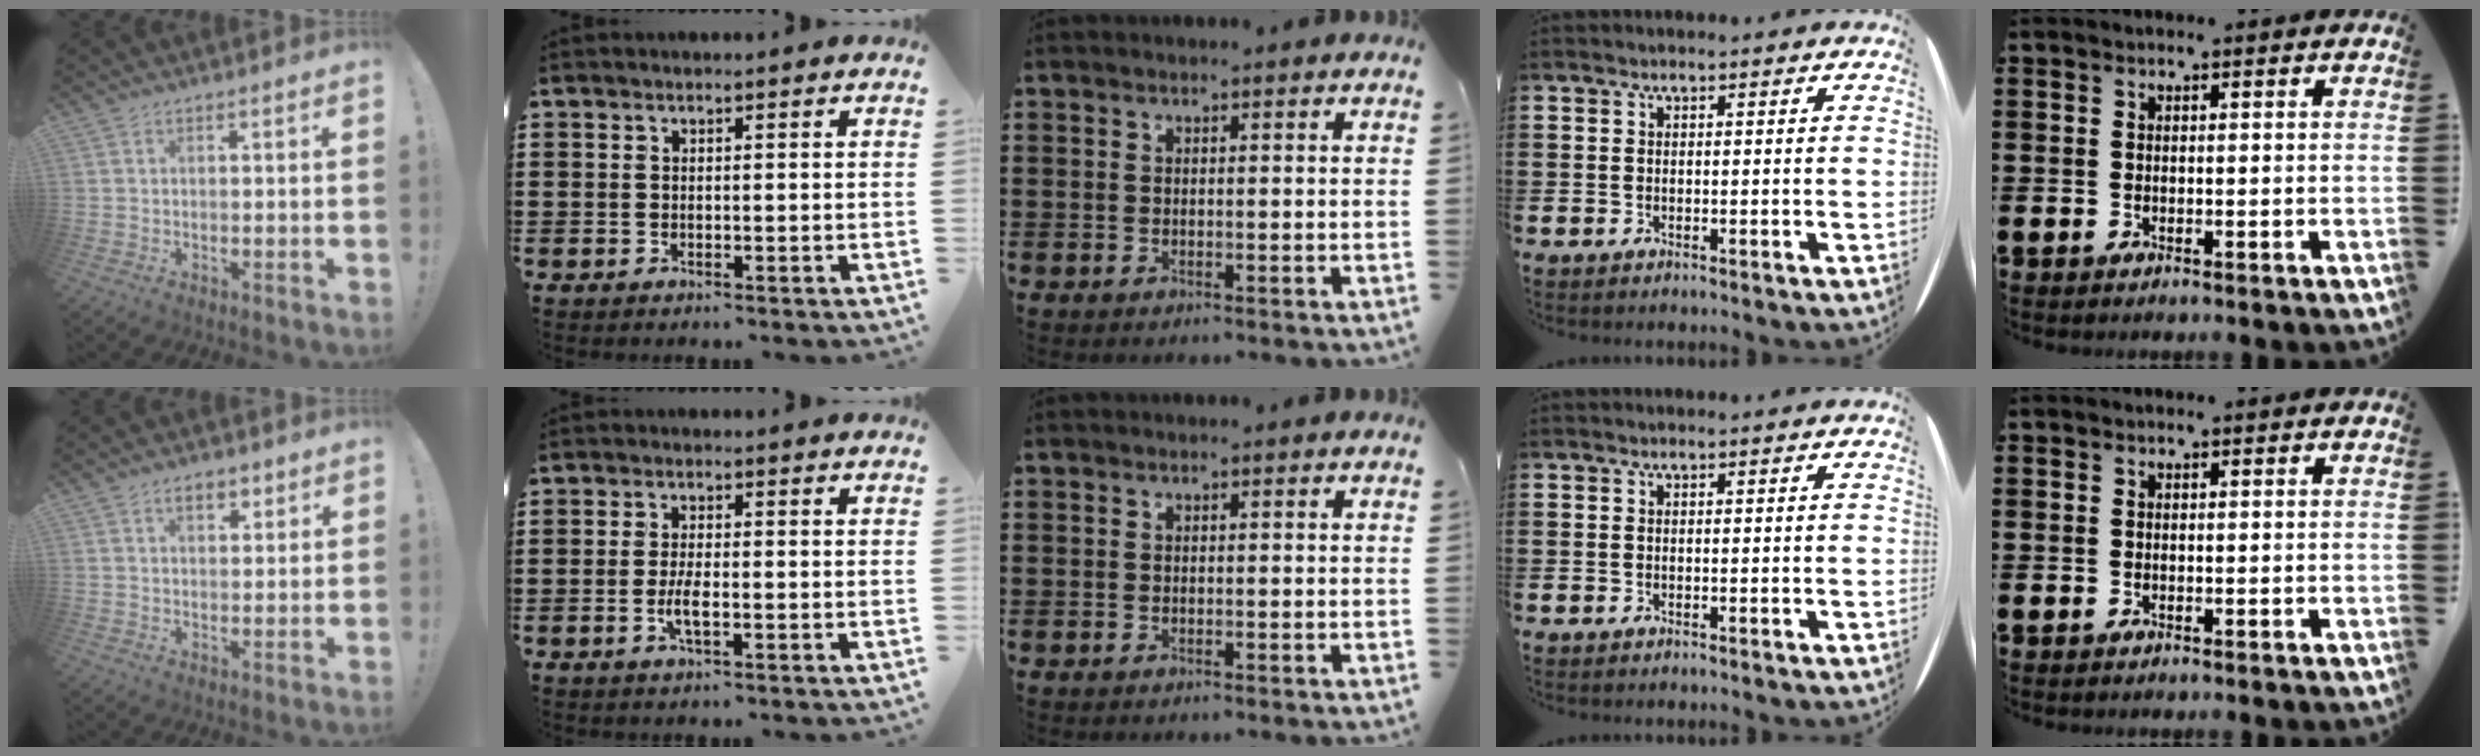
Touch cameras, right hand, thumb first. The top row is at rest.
{"thumb": {"total": 4.5, "force": [2.4, 2.7, 2.8], "torque": [-0.039, -0.001, 0.040]}, "index": {"total": 3.3, "force": [-1.0, 0.8, 3.0], "torque": [-0.065, -0.007, -0.023]}}